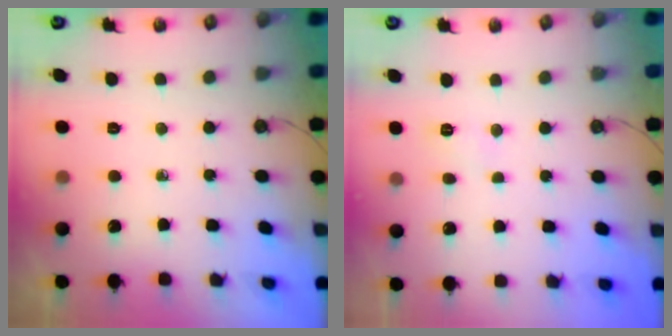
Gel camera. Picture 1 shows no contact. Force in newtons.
{"total": 3.0, "press": 2.9, "slide": 0.7}